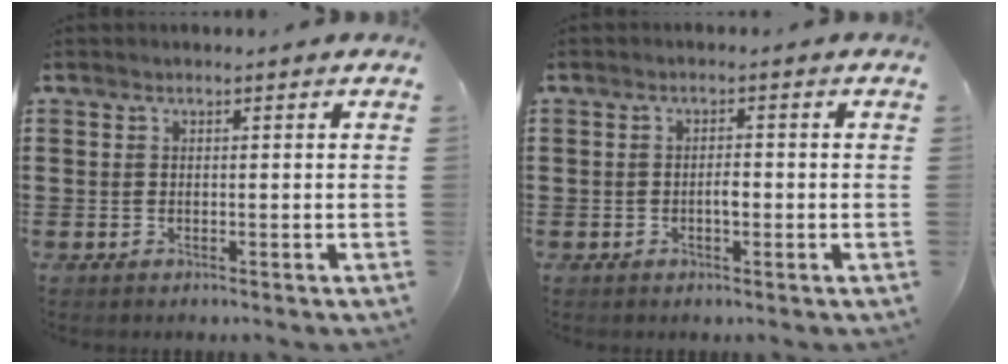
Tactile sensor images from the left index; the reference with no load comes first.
{"total": 1.9, "force": [-0.4, 0.6, 1.7], "torque": [-0.033, 0.003, -0.009]}